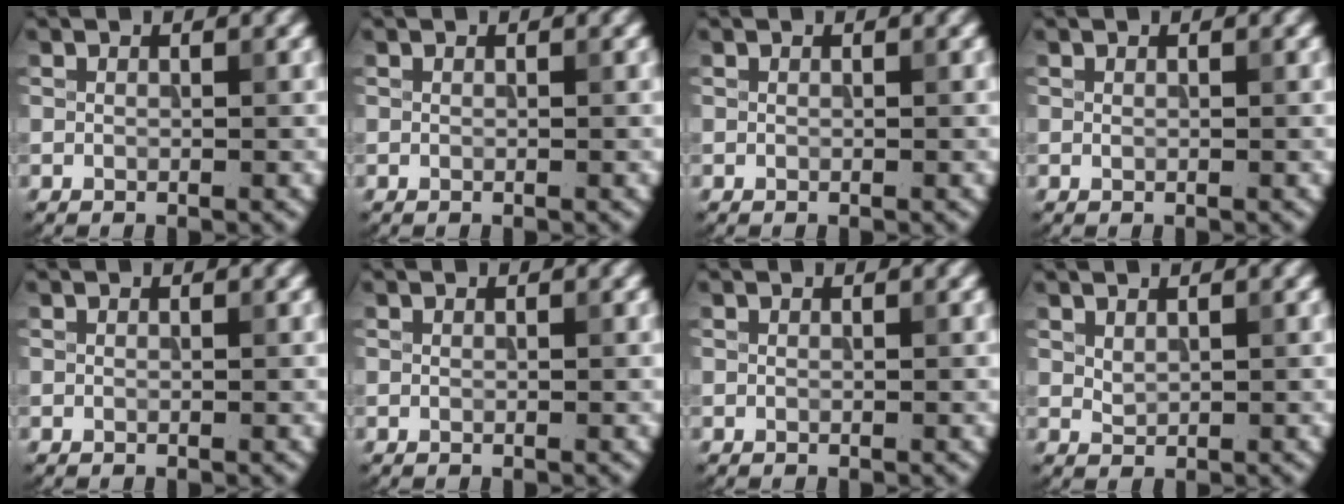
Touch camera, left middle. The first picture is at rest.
{"total": 0.0}
{"total": 0.0}
{"total": 0.0}
{"total": 0.0}
{"total": 0.0}
{"total": 0.0}
{"total": 0.8, "force": [0.6, 0.3, 0.4], "torque": [-0.012, -0.002, 0.018]}